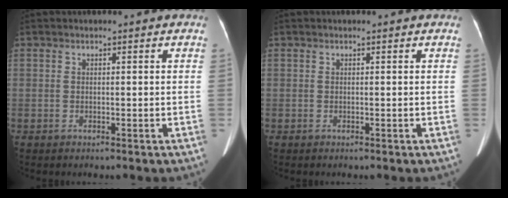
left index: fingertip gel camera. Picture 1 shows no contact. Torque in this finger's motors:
{"motor_torque": [0.17, -0.04, 0.06, 0.00]}